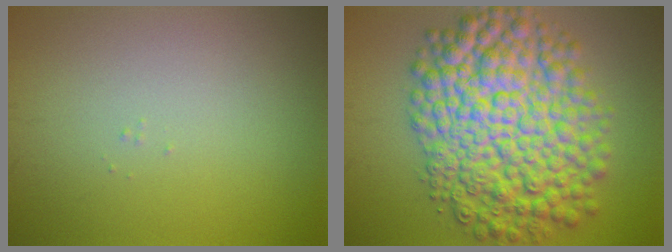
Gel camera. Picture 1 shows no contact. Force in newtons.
{"total": 12.0, "press": 11.9, "slide": 0.2}